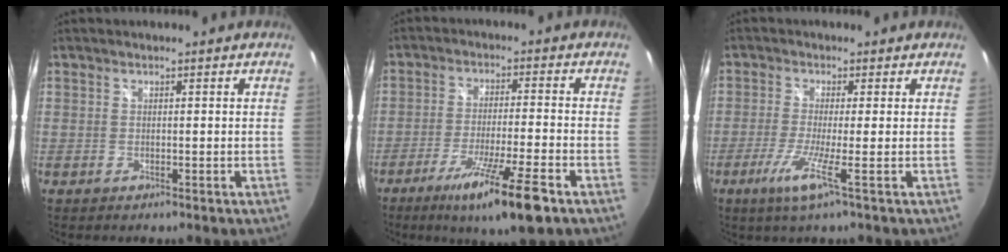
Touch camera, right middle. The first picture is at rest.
{"total": 13.0, "force": [-7.9, 0.8, 10.3], "torque": [-0.194, -0.034, -0.135]}
{"total": 5.7, "force": [-2.5, -1.3, 4.9], "torque": [-0.124, -0.016, -0.052]}